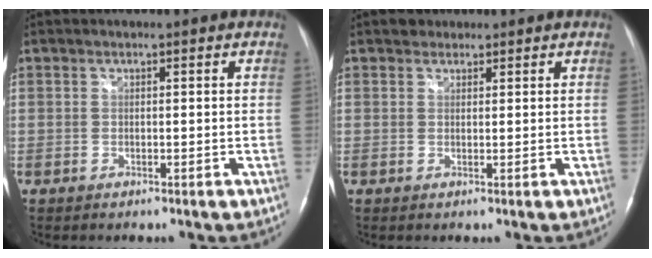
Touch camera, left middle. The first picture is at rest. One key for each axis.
{"total": 1.7, "fx": 1.2, "fy": 1.2, "fz": 0.2, "tx": -0.002, "ty": 0.009, "tz": 0.016}